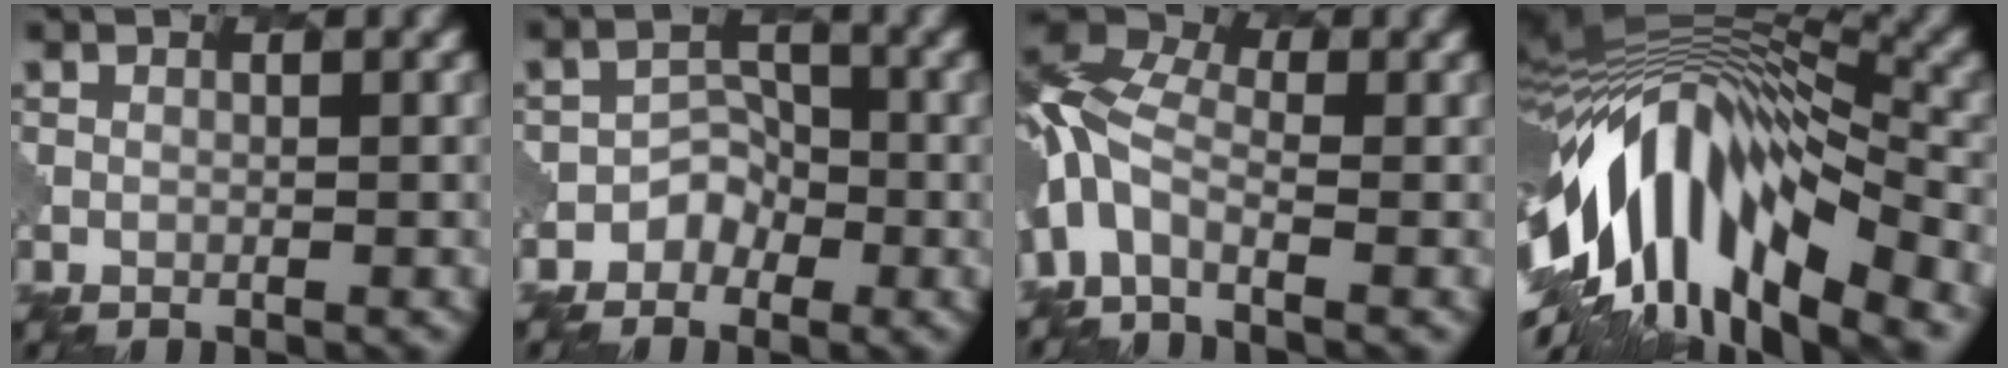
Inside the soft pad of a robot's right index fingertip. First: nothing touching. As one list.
[{"total": 2.2, "force": [-1.2, 1.7, 0.5], "torque": [0.005, 0.010, -0.026]}, {"total": 6.7, "force": [-2.2, 3.9, 5.0], "torque": [-0.112, 0.001, -0.063]}, {"total": 14.0, "force": [-4.2, 6.3, 11.8], "torque": [-0.210, 0.028, -0.073]}]